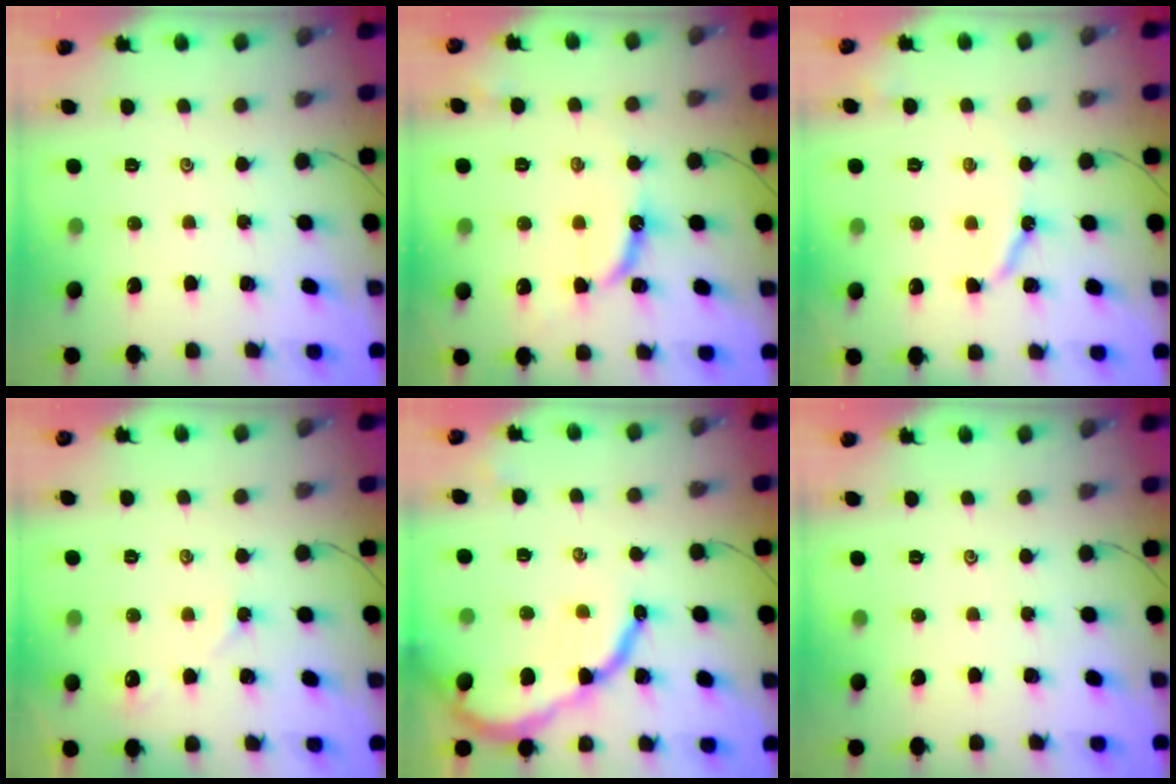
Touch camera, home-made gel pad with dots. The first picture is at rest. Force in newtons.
{"total": 9.2, "press": 9.2, "slide": 0.8}
{"total": 6.2, "press": 6.2, "slide": 0.4}
{"total": 4.2, "press": 4.2, "slide": 0.7}
{"total": 11.9, "press": 11.8, "slide": 1.3}
{"total": 0.0}